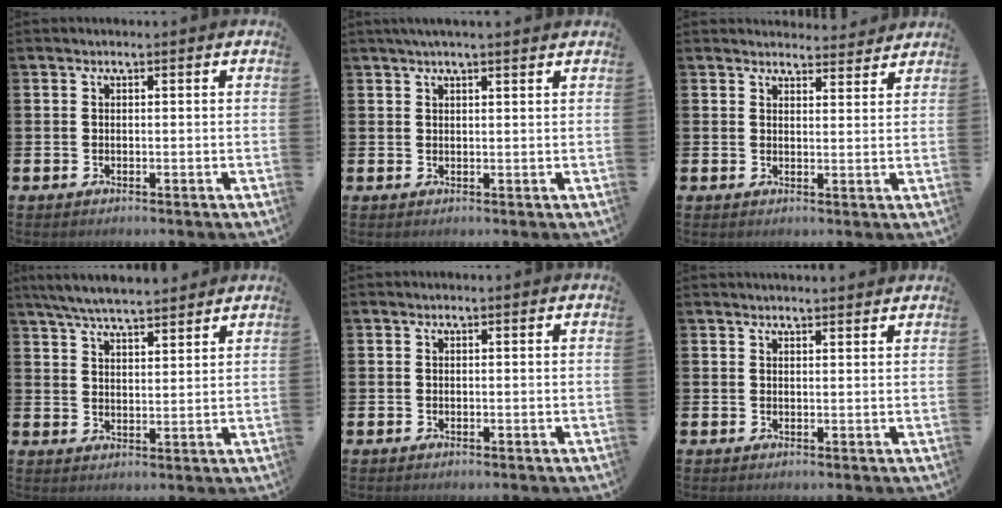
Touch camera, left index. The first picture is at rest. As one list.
[{"total": 2.2, "force": [1.9, 0.1, 1.1], "torque": [-0.025, 0.003, 0.034]}, {"total": 3.1, "force": [3.0, 0.5, -0.1], "torque": [0.002, -0.020, 0.054]}, {"total": 6.0, "force": [5.8, 0.6, 1.5], "torque": [-0.052, -0.019, 0.107]}, {"total": 0.0}, {"total": 1.7, "force": [1.7, 0.0, 0.1], "torque": [0.005, -0.010, 0.029]}]